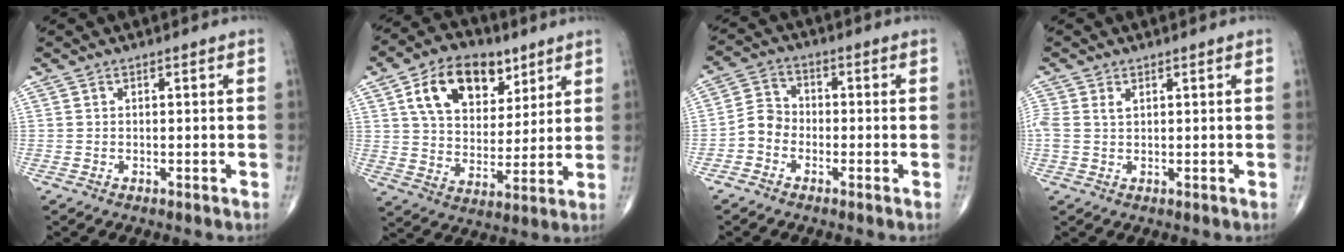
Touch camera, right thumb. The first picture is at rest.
{"total": 16.1, "force": [7.6, 10.3, 9.8], "torque": [-0.125, -0.023, 0.135]}
{"total": 4.7, "force": [-2.0, 3.9, 1.9], "torque": [-0.018, 0.018, -0.051]}
{"total": 2.6, "force": [0.8, 1.6, 1.9], "torque": [-0.056, 0.011, 0.022]}